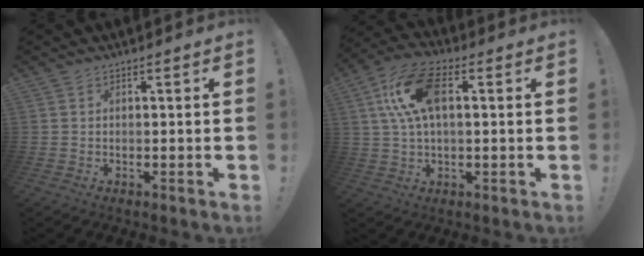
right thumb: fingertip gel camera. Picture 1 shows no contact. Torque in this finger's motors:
{"motor_torque": [1.03, 1.23, 0.72, -0.01, 0.11]}